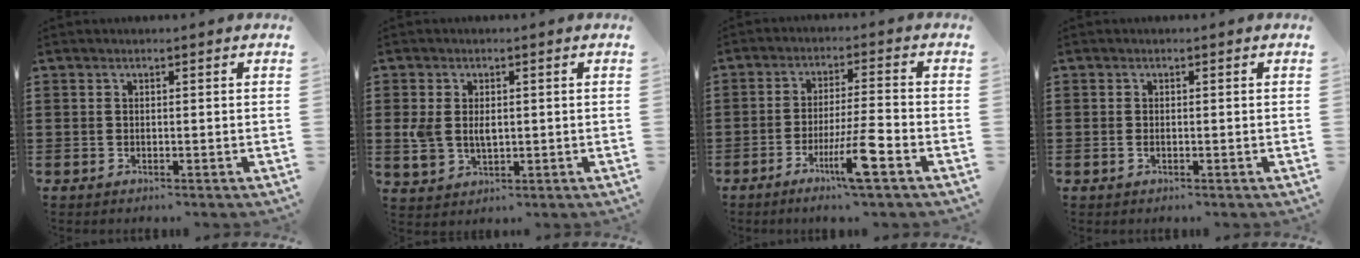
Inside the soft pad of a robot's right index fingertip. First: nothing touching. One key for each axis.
{"total": 4.0, "fx": 0.3, "fy": 2.7, "fz": 2.9, "tx": -0.076, "ty": 0.003, "tz": 0.000}
{"total": 8.1, "fx": -4.1, "fy": 0.0, "fz": 7.0, "tx": -0.131, "ty": -0.011, "tz": -0.075}
{"total": 0.7, "fx": -0.2, "fy": 0.3, "fz": 0.6, "tx": -0.013, "ty": -0.002, "tz": -0.003}